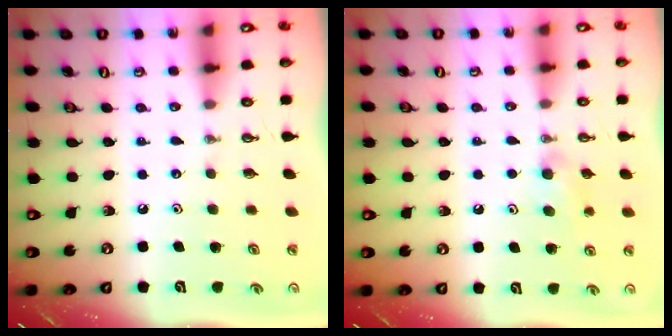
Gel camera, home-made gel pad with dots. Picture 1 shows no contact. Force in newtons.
{"total": 10.4, "press": 6.8, "slide": 7.8}